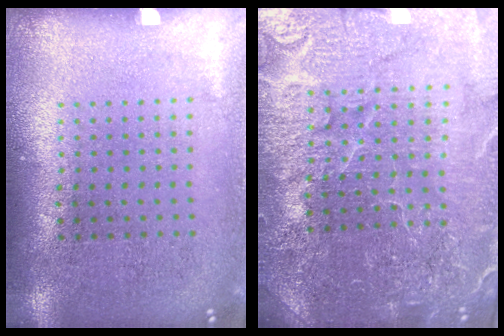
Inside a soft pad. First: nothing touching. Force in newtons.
{"total": 5.4, "press": 4.9, "slide": 2.1}